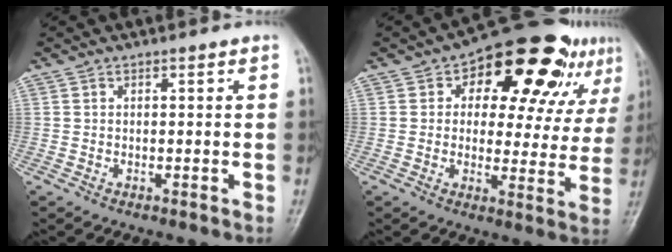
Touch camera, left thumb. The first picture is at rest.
{"total": 20.5, "force": [9.5, 10.7, 14.6], "torque": [-0.137, 0.003, 0.128]}